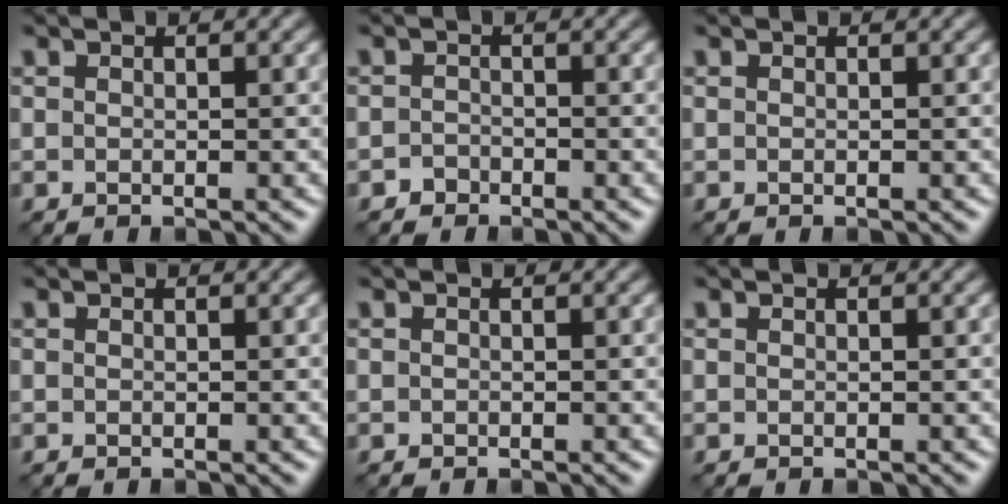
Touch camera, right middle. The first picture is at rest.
{"total": 1.0, "force": [-0.7, 0.6, 0.0], "torque": [0.004, 0.004, -0.012]}
{"total": 0.0}
{"total": 0.0}
{"total": 0.0}
{"total": 0.0}